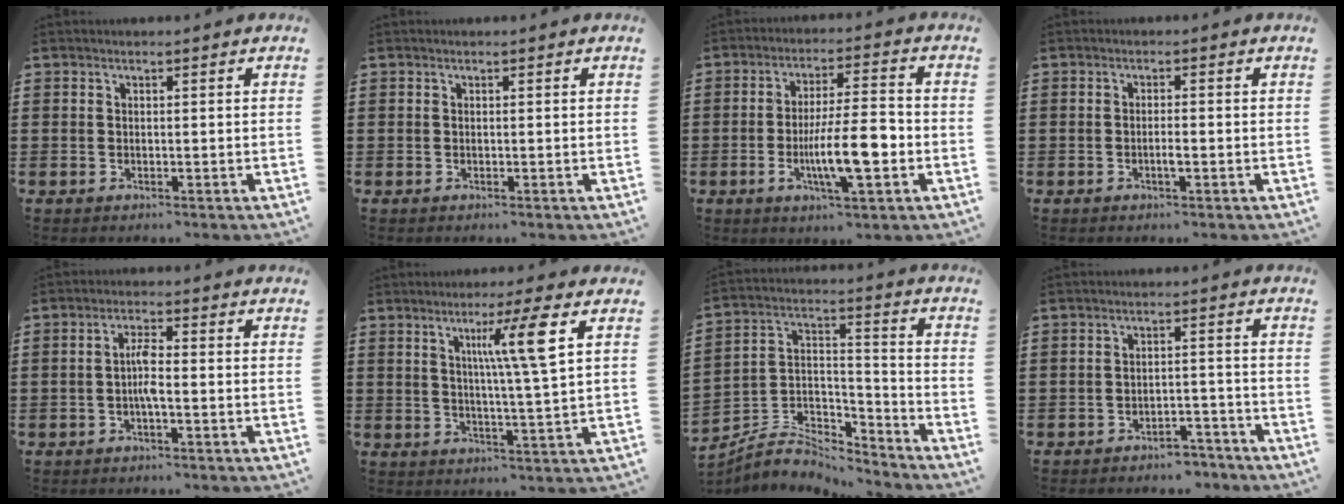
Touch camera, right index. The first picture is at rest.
{"total": 0.0}
{"total": 10.5, "force": [-2.6, 2.7, 9.9], "torque": [-0.173, -0.006, -0.047]}
{"total": 1.8, "force": [-0.7, 0.2, 1.7], "torque": [-0.032, 0.001, -0.013]}
{"total": 3.4, "force": [-0.8, 0.7, 3.3], "torque": [-0.076, -0.001, -0.020]}
{"total": 8.2, "force": [3.3, -0.6, 7.5], "torque": [-0.139, -0.006, 0.045]}
{"total": 6.0, "force": [-5.3, 2.4, 1.4], "torque": [-0.042, 0.002, -0.106]}
{"total": 3.5, "force": [-3.4, 0.5, 0.7], "torque": [-0.014, 0.006, -0.069]}